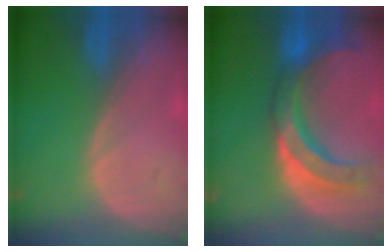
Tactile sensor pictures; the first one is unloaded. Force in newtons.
{"total": 10.6, "press": 9.3, "slide": 5.1}